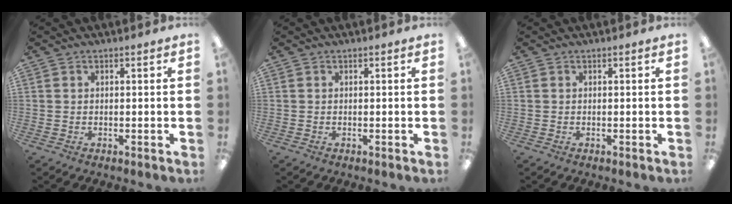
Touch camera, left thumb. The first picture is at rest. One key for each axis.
{"total": 0.0}
{"total": 0.0}